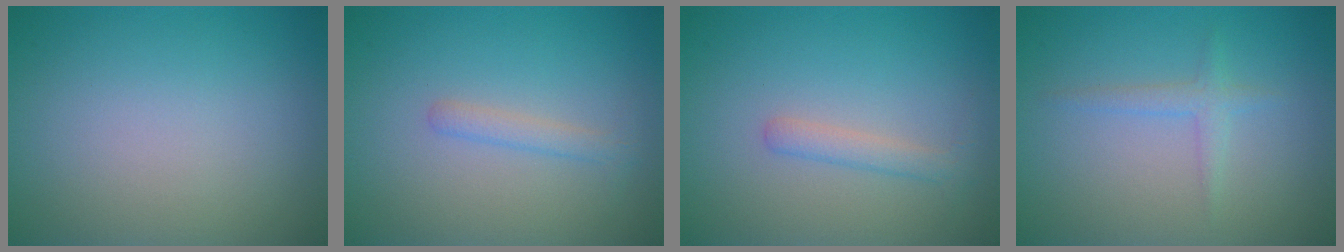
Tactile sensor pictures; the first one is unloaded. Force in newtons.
{"total": 1.4, "press": 1.4, "slide": 0.1}
{"total": 1.6, "press": 1.6, "slide": 0.0}
{"total": 1.4, "press": 1.4, "slide": 0.0}